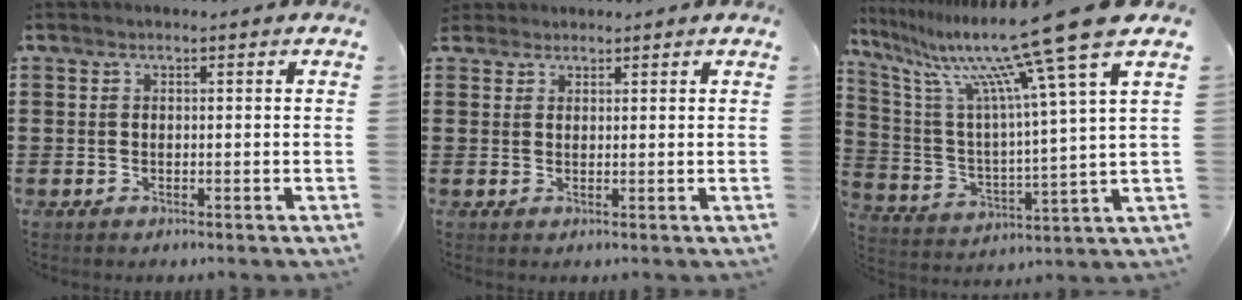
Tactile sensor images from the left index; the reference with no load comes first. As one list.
[{"total": 1.6, "force": [1.5, 0.7, 0.0], "torque": [-0.005, 0.004, 0.030]}, {"total": 16.7, "force": [12.4, -0.1, 11.3], "torque": [-0.232, -0.076, 0.193]}]